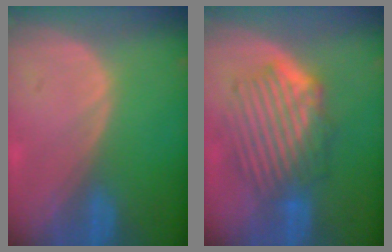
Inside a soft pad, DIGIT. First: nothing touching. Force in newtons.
{"total": 9.4, "press": 8.4, "slide": 4.3}